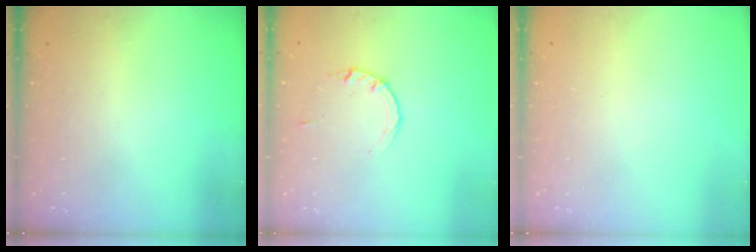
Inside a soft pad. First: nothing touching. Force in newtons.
{"total": 2.8, "press": 2.8, "slide": 0.4}
{"total": 0.0}